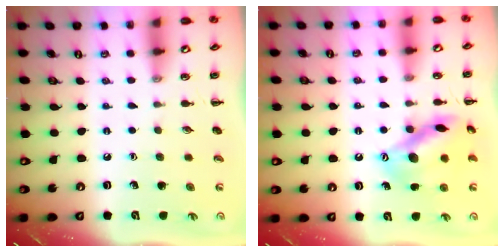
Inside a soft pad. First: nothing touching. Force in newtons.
{"total": 14.8, "press": 14.7, "slide": 0.8}